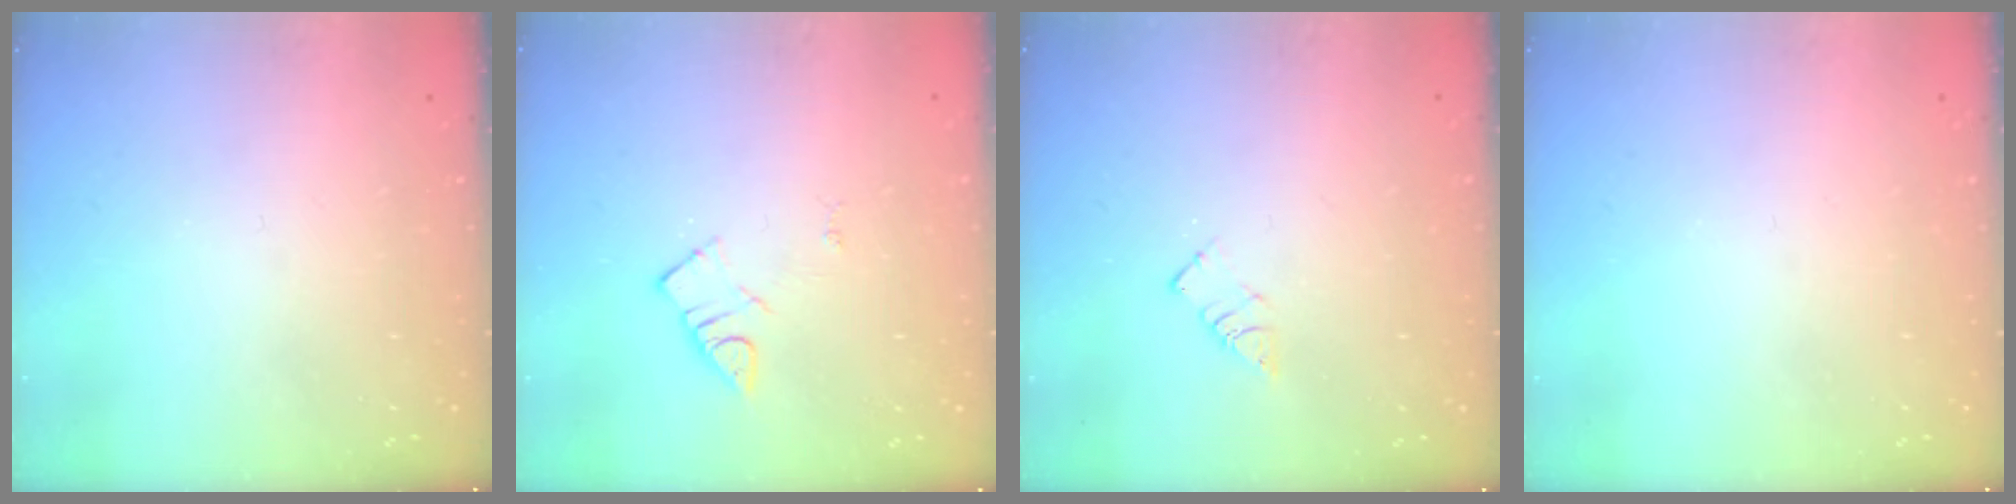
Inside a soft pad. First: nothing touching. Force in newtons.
{"total": 3.8, "press": 3.8, "slide": 0.4}
{"total": 3.3, "press": 3.3, "slide": 0.3}
{"total": 0.0}